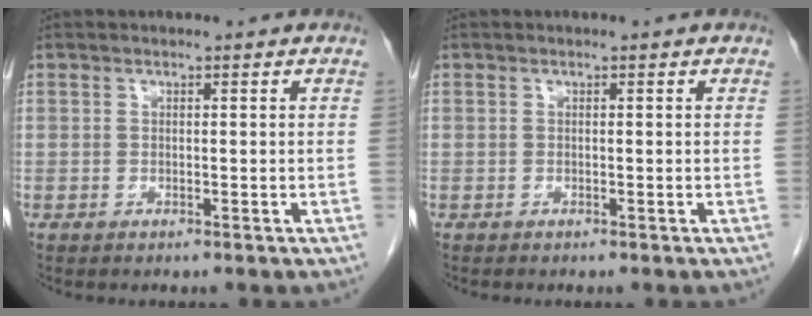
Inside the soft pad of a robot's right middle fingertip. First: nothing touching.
{"total": 0.0}